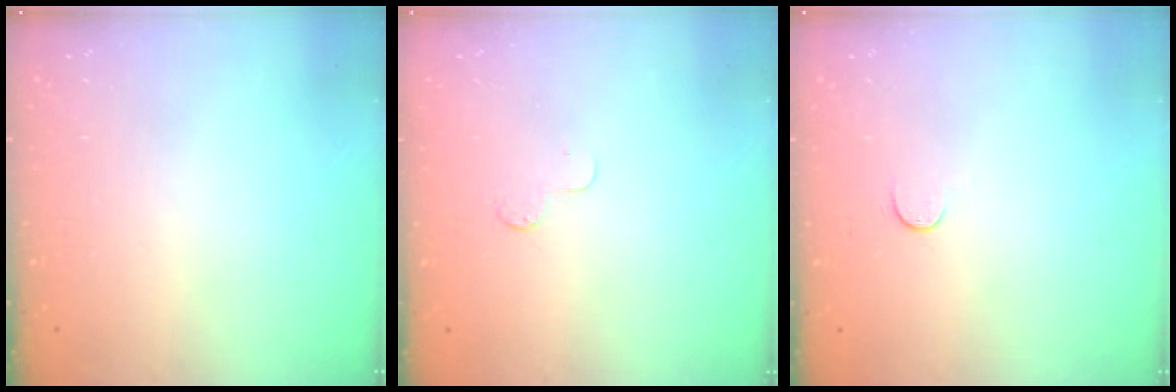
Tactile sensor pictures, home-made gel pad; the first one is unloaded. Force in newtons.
{"total": 4.2, "press": 4.2, "slide": 0.4}
{"total": 3.5, "press": 3.5, "slide": 0.3}